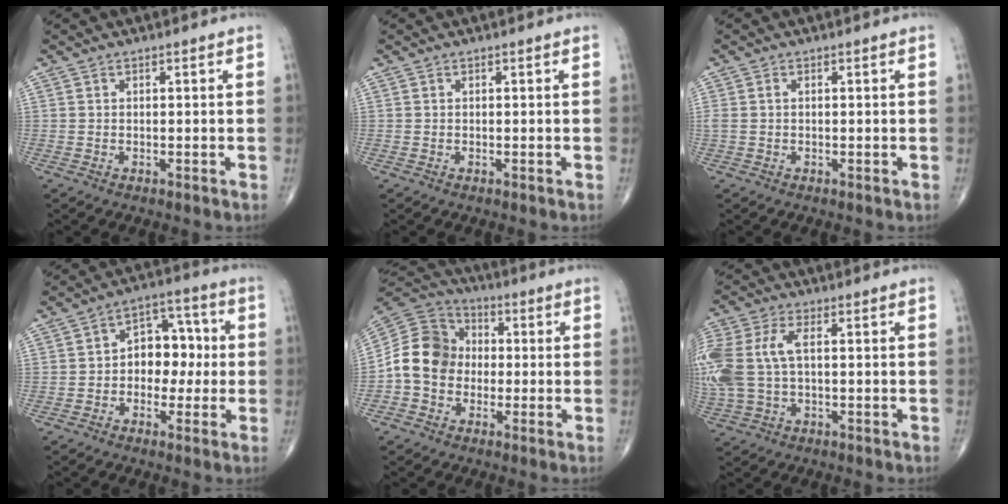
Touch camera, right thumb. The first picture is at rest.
{"total": 0.0}
{"total": 1.5, "force": [0.1, 1.0, 1.1], "torque": [-0.041, 0.007, 0.004]}
{"total": 9.2, "force": [-0.3, 6.8, 6.3], "torque": [-0.045, 0.033, -0.017]}
{"total": 11.6, "force": [-1.3, 9.7, 6.1], "torque": [-0.101, 0.039, -0.039]}
{"total": 14.0, "force": [1.2, 7.9, 11.5], "torque": [-0.307, 0.018, 0.027]}